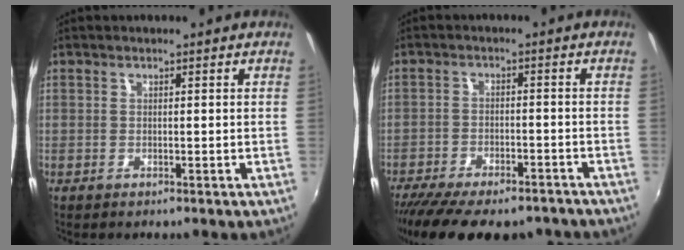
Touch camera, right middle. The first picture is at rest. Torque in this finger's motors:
{"motor_torque": [1.11, -1.03, 0.67, 0.18]}